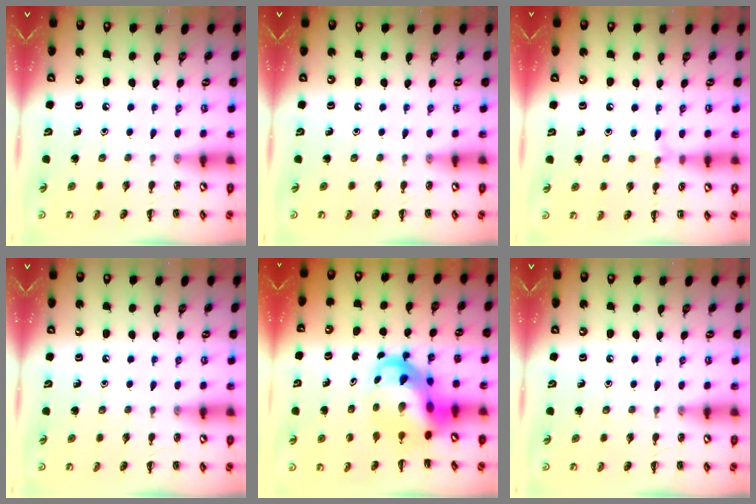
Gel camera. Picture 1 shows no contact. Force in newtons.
{"total": 0.0}
{"total": 5.4, "press": 5.1, "slide": 1.9}
{"total": 0.0}
{"total": 8.9, "press": 8.5, "slide": 2.3}
{"total": 0.0}